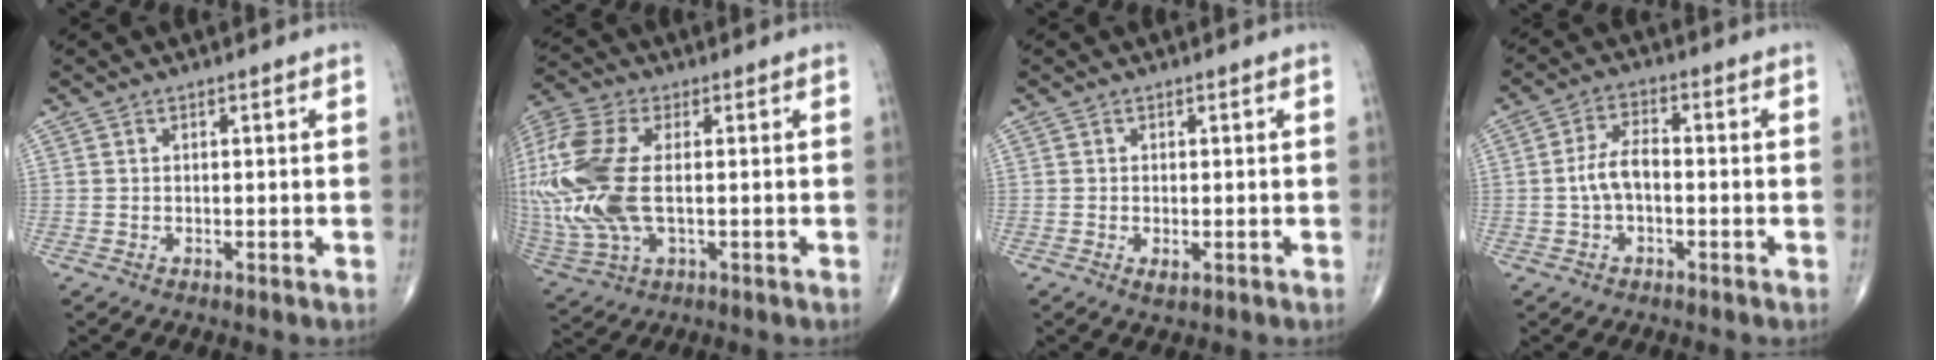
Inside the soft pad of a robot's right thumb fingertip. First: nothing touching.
{"total": 21.8, "force": [1.0, 11.8, 18.4], "torque": [-0.471, -0.003, 0.025]}
{"total": 1.4, "force": [-0.4, 0.7, 1.2], "torque": [-0.021, -0.004, -0.006]}
{"total": 5.7, "force": [-0.9, 3.0, 4.7], "torque": [-0.094, 0.022, -0.022]}